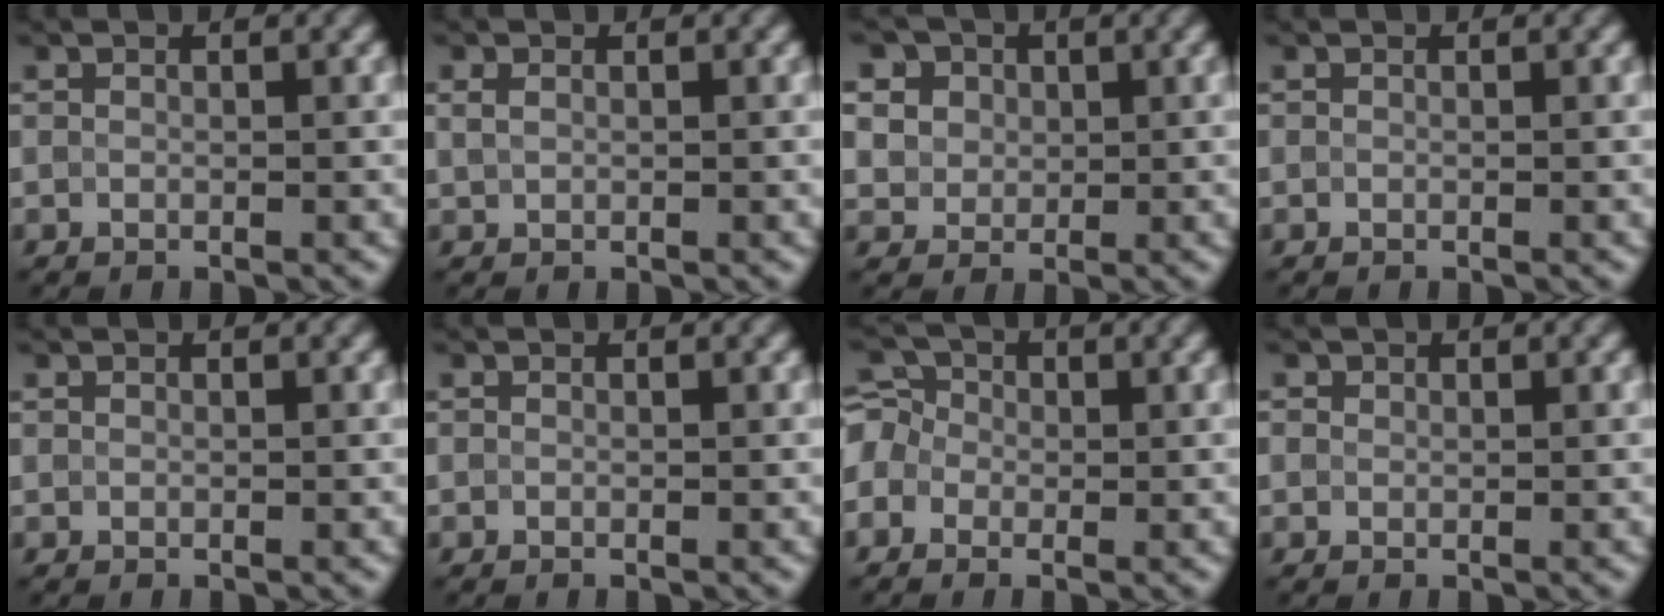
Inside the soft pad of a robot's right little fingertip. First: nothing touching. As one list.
[{"total": 0.9, "force": [0.3, 0.7, 0.5], "torque": [-0.014, 0.003, 0.007]}, {"total": 9.6, "force": [4.7, 7.3, 4.2], "torque": [-0.095, 0.031, 0.064]}, {"total": 0.0}, {"total": 0.0}, {"total": 0.0}, {"total": 4.3, "force": [-0.5, 3.8, 2.0], "torque": [-0.037, 0.026, -0.035]}, {"total": 0.6, "force": [0.3, 0.5, 0.1], "torque": [-0.001, 0.002, 0.002]}]